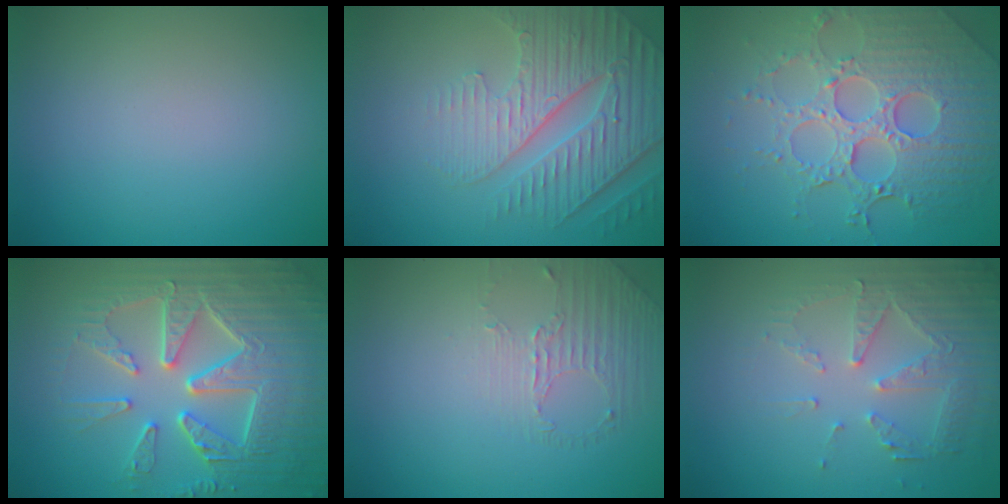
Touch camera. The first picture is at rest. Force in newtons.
{"total": 5.7, "press": 4.9, "slide": 3.0}
{"total": 7.6, "press": 5.6, "slide": 5.1}
{"total": 9.0, "press": 6.6, "slide": 6.1}
{"total": 1.4, "press": 0.8, "slide": 1.1}
{"total": 5.3, "press": 3.7, "slide": 3.8}